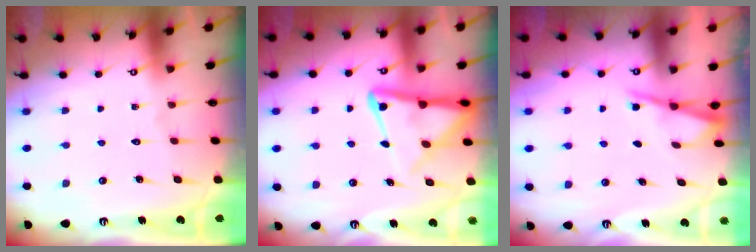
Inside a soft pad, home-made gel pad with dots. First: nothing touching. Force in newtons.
{"total": 10.1, "press": 10.0, "slide": 1.1}
{"total": 2.4, "press": 2.4, "slide": 0.2}